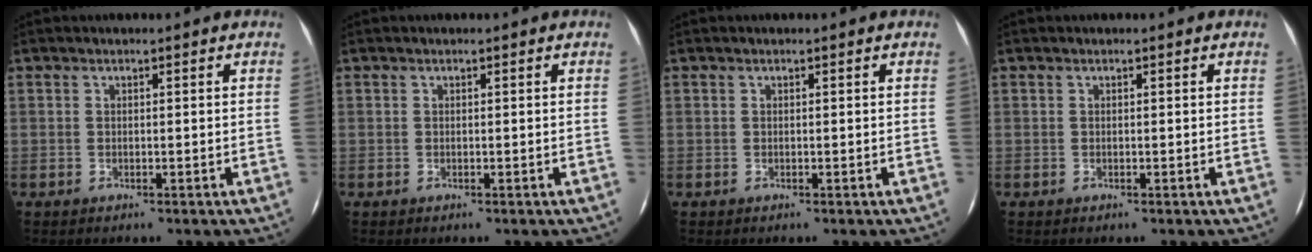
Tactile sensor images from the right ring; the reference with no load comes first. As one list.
[{"total": 0.0}, {"total": 0.0}, {"total": 0.0}]